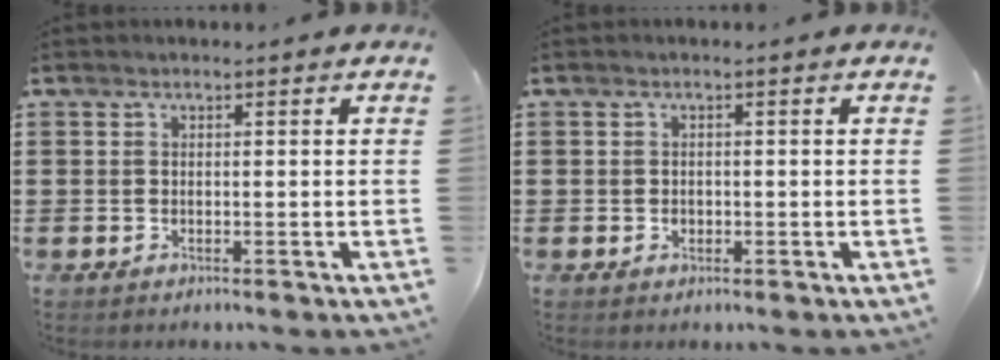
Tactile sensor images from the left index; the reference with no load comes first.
{"total": 0.7, "force": [-0.2, 0.6, 0.3], "torque": [-0.009, 0.004, -0.004]}